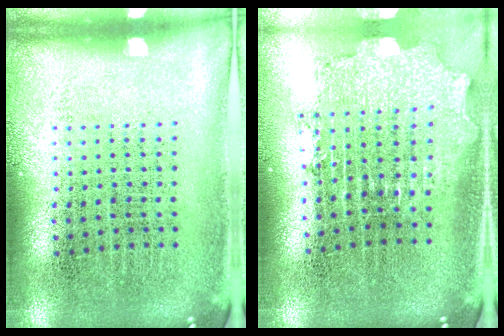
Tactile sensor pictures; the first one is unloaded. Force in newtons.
{"total": 2.0, "press": 1.6, "slide": 1.3}